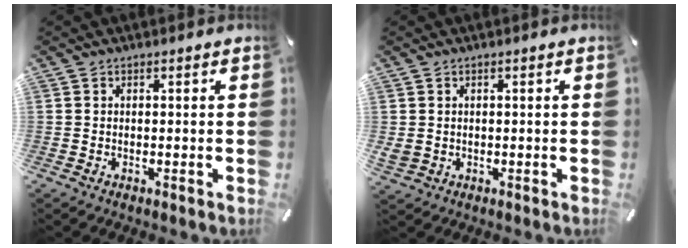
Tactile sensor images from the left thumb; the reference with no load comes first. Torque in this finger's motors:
{"motor_torque": [0.44, 1.12, 0.04, 0.06, 0.05]}